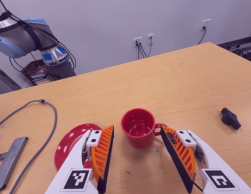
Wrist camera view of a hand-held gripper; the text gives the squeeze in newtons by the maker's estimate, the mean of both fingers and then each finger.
{"total": 0.0}